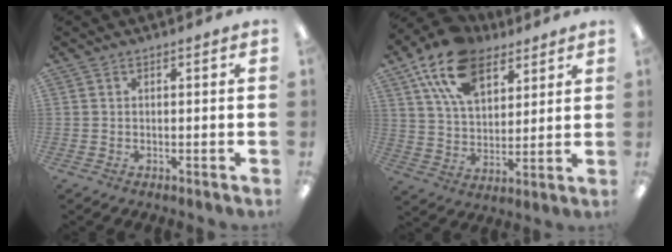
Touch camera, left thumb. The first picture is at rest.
{"total": 17.3, "force": [10.3, 10.0, 9.7], "torque": [-0.180, -0.030, 0.190]}